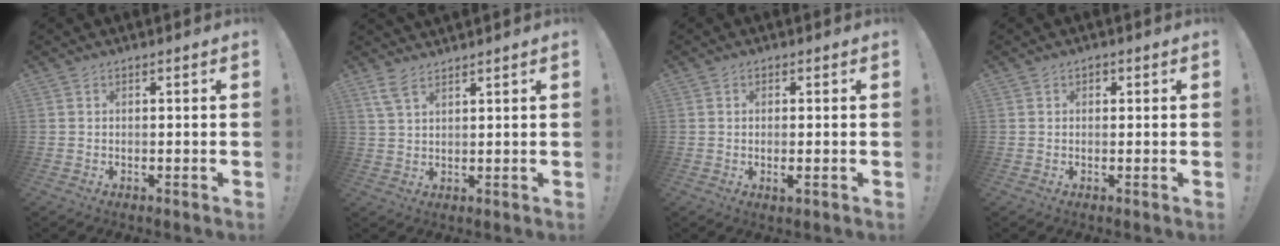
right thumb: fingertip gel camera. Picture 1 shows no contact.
{"total": 4.7, "force": [3.7, 1.2, 2.5], "torque": [-0.047, -0.016, 0.070]}
{"total": 2.3, "force": [-0.3, 0.3, 2.3], "torque": [-0.028, -0.004, -0.006]}
{"total": 1.2, "force": [0.1, 1.1, 0.4], "torque": [-0.001, 0.001, -0.001]}